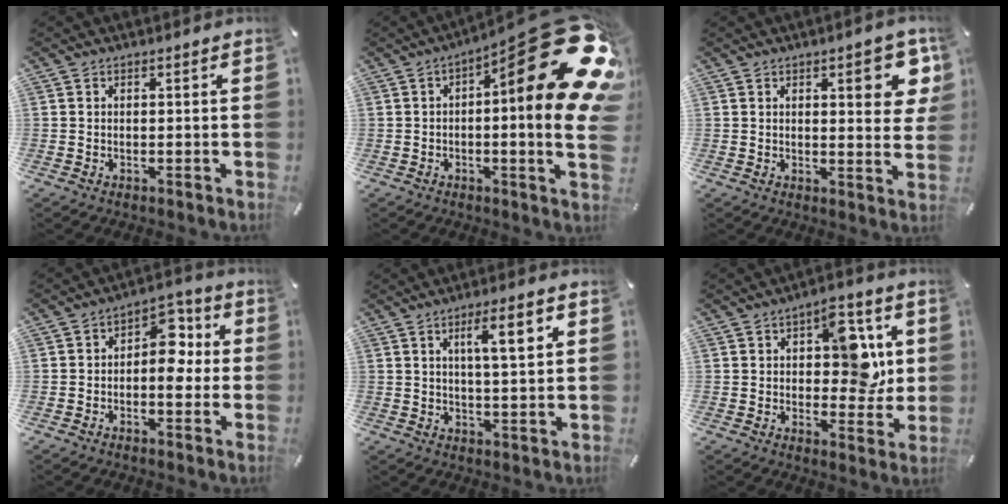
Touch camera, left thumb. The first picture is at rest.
{"total": 27.2, "force": [8.5, 6.4, 25.0], "torque": [-0.311, -0.097, 0.150]}
{"total": 9.8, "force": [4.2, 3.6, 8.1], "torque": [-0.094, -0.021, 0.062]}
{"total": 9.2, "force": [0.0, 5.9, 7.1], "torque": [-0.092, 0.003, -0.004]}
{"total": 9.3, "force": [3.6, 2.0, 8.4], "torque": [-0.130, -0.011, 0.049]}
{"total": 11.9, "force": [2.9, 7.3, 9.0], "torque": [-0.104, -0.005, 0.044]}